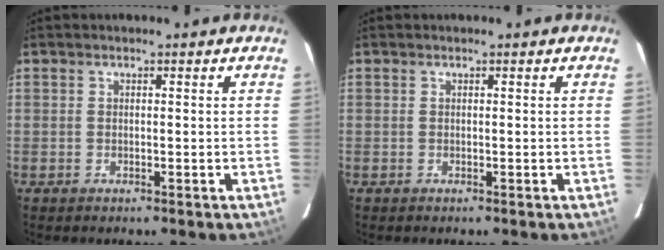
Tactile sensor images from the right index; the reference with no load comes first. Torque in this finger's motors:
{"motor_torque": [0.14, 0.09, 0.05, 0.01]}